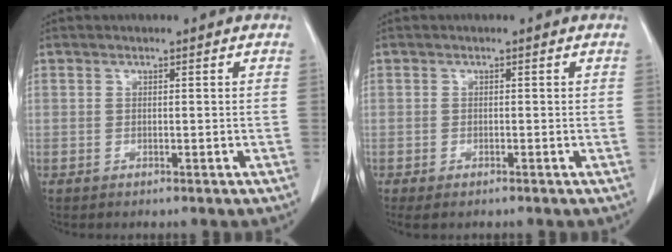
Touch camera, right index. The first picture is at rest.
{"total": 1.5, "force": [-1.0, 0.5, 1.0], "torque": [-0.020, -0.005, -0.014]}